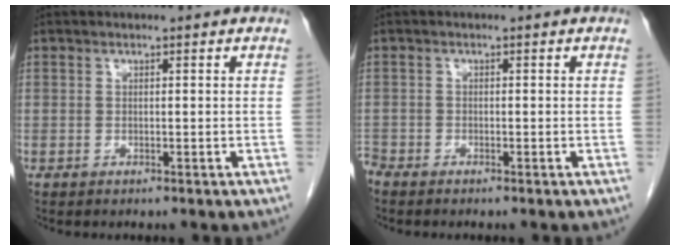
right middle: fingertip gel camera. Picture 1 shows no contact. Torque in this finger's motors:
{"motor_torque": [-0.03, 0.03, -0.07, -0.01]}